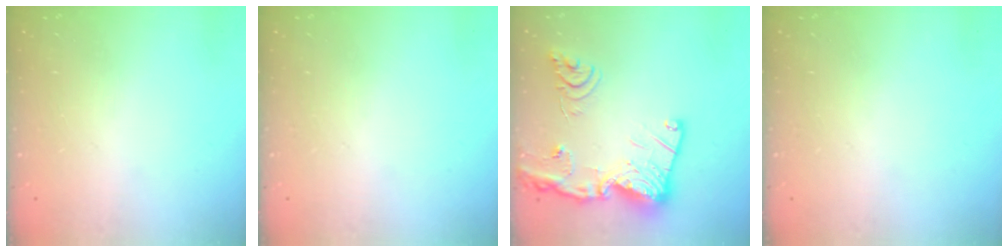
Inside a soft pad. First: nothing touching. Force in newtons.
{"total": 0.0}
{"total": 21.7, "press": 21.5, "slide": 2.2}
{"total": 0.0}